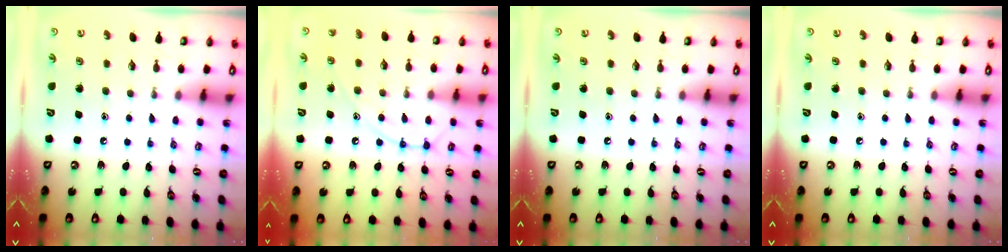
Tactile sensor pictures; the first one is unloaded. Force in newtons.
{"total": 12.0, "press": 12.0, "slide": 1.0}
{"total": 0.0}
{"total": 0.0}